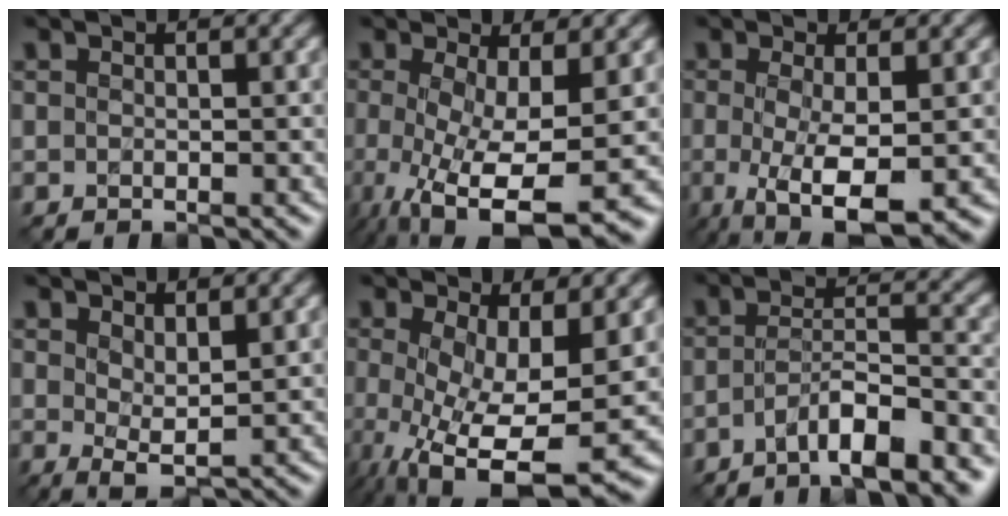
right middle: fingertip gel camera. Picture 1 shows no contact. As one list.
[{"total": 9.7, "force": [-2.9, 2.8, 8.8], "torque": [-0.157, -0.026, -0.040]}, {"total": 6.4, "force": [-1.4, 1.7, 6.0], "torque": [-0.117, -0.021, -0.019]}, {"total": 2.4, "force": [1.0, 0.7, 2.1], "torque": [-0.042, -0.009, 0.021]}, {"total": 11.4, "force": [-2.9, 4.5, 10.1], "torque": [-0.171, -0.031, -0.035]}, {"total": 6.1, "force": [-3.7, 1.2, 4.7], "torque": [-0.073, 0.008, -0.061]}]